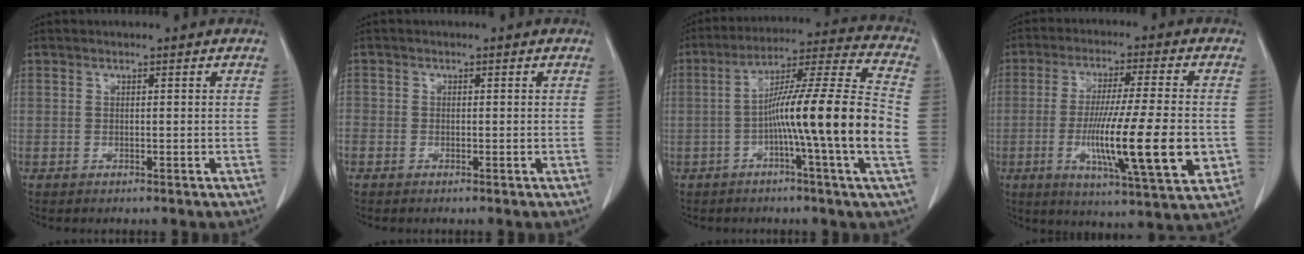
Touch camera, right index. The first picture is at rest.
{"total": 1.2, "force": [-0.8, 0.8, 0.3], "torque": [-0.010, 0.002, -0.016]}
{"total": 17.6, "force": [-3.1, -1.4, 17.2], "torque": [-0.278, 0.007, -0.065]}
{"total": 16.9, "force": [-3.4, 1.1, 16.5], "torque": [-0.268, -0.022, -0.052]}